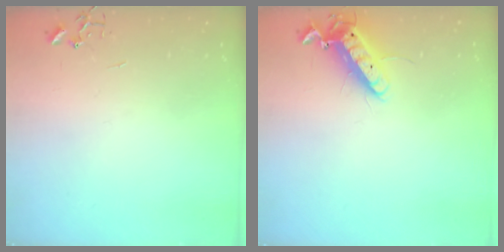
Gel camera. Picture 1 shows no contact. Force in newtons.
{"total": 12.0, "press": 11.8, "slide": 2.1}